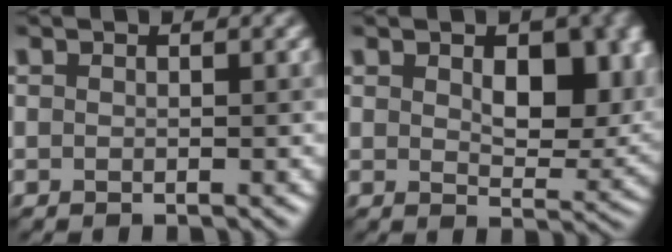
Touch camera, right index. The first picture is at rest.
{"total": 8.1, "force": [2.1, 4.7, 6.3], "torque": [-0.080, -0.011, 0.044]}